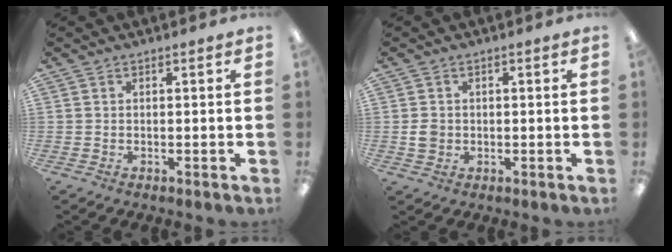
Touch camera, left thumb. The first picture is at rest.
{"total": 2.8, "force": [-0.1, 2.4, 1.4], "torque": [-0.017, 0.002, -0.005]}